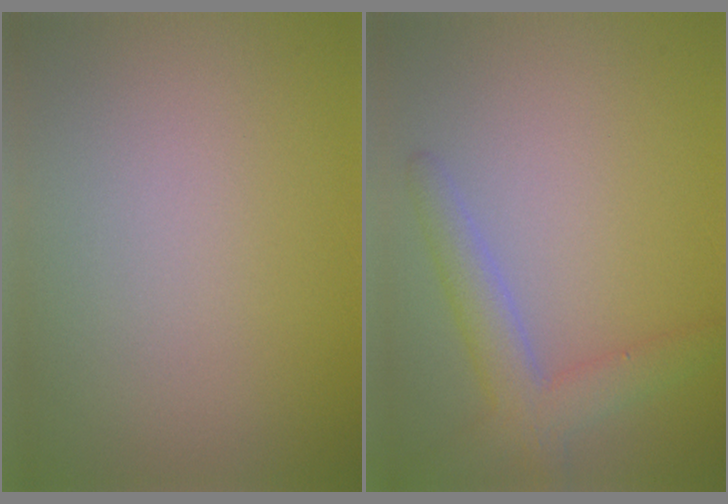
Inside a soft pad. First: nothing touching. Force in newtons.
{"total": 3.6, "press": 3.6, "slide": 0.2}